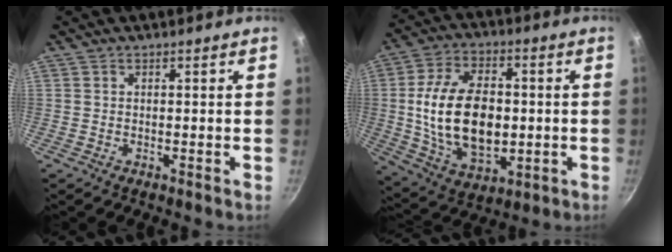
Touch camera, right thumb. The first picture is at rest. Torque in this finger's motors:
{"motor_torque": [-0.59, 1.54, 1.68, -0.17, 0.18]}